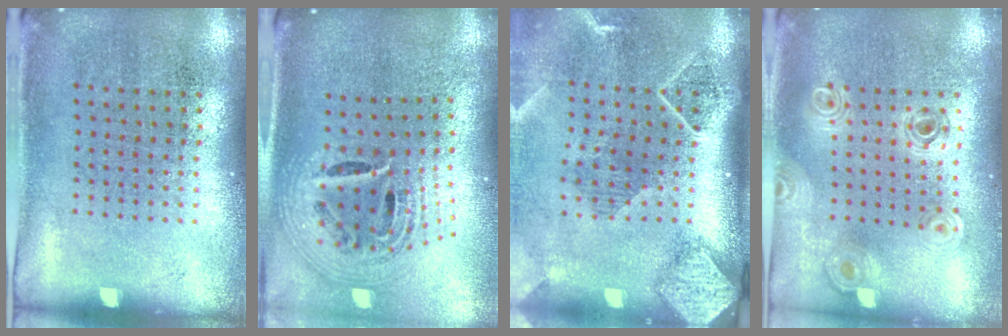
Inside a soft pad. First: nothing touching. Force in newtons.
{"total": 2.7, "press": 1.9, "slide": 1.9}
{"total": 2.7, "press": 2.0, "slide": 1.8}
{"total": 0.8, "press": 0.8, "slide": 0.2}